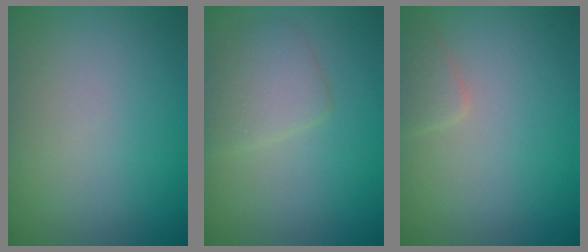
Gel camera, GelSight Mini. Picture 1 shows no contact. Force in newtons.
{"total": 2.9, "press": 2.9, "slide": 0.2}
{"total": 1.4, "press": 1.4, "slide": 0.1}